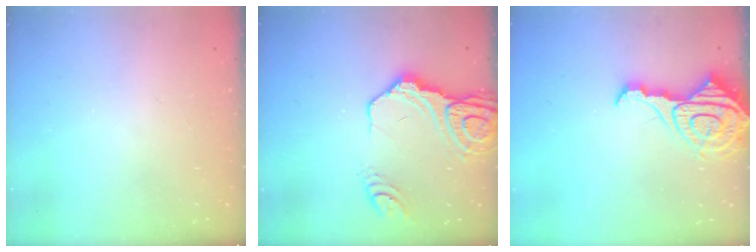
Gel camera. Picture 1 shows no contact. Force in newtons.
{"total": 16.4, "press": 16.3, "slide": 1.9}
{"total": 15.8, "press": 15.7, "slide": 1.5}